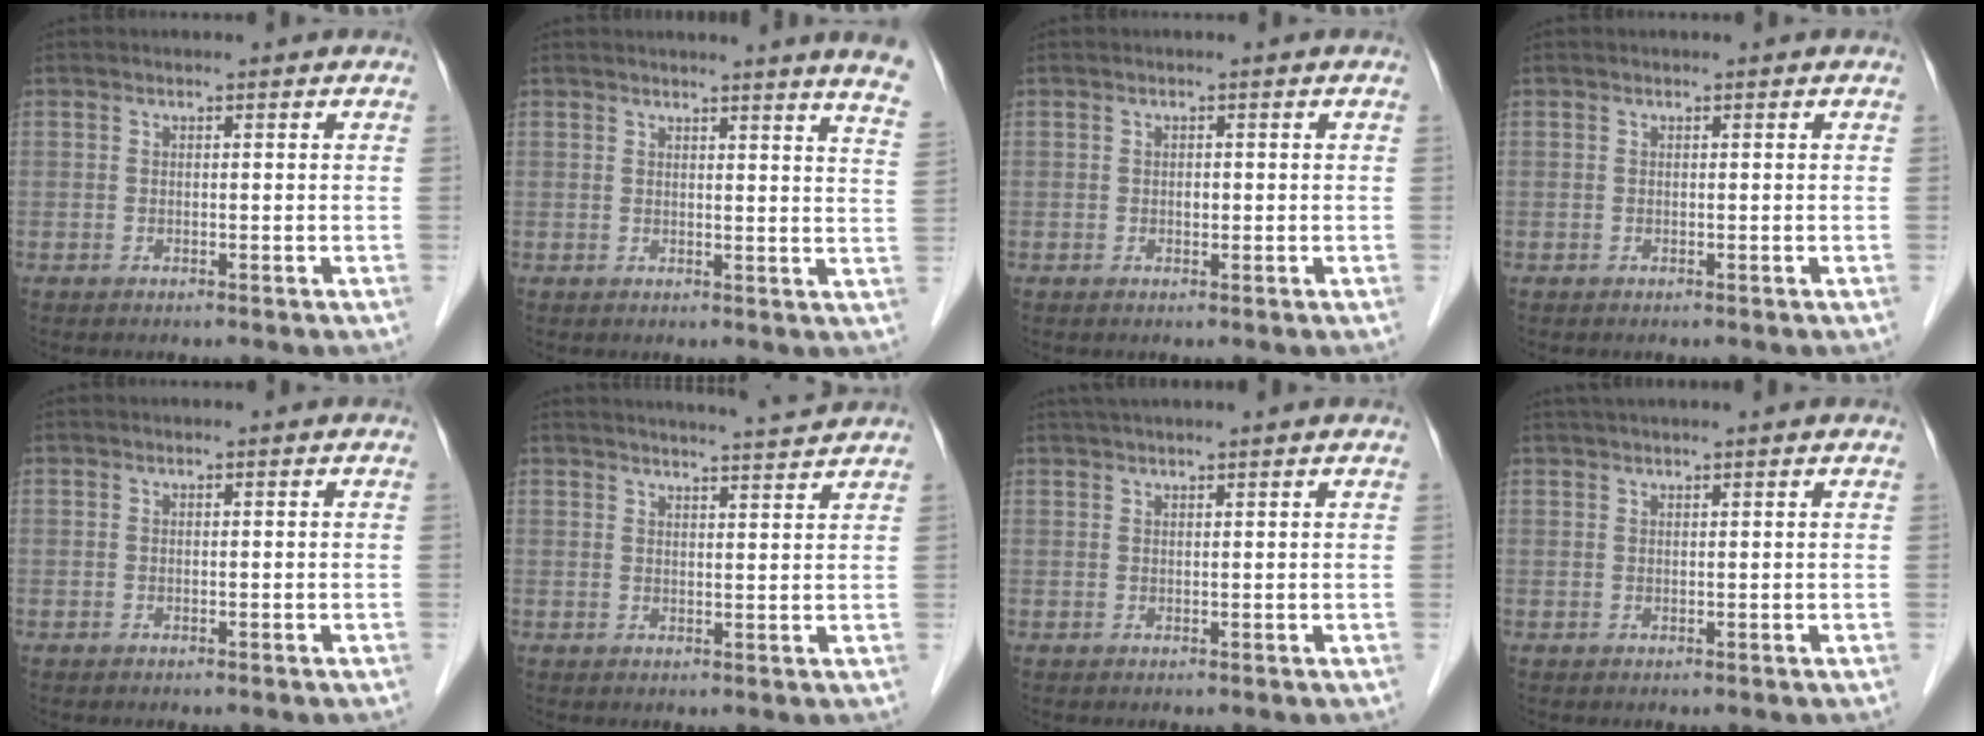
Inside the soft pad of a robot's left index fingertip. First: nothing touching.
{"total": 9.3, "force": [8.3, -1.2, 4.0], "torque": [-0.040, -0.055, 0.067]}
{"total": 0.7, "force": [-0.1, 0.5, 0.5], "torque": [-0.009, 0.001, -0.002]}
{"total": 0.0}
{"total": 0.0}
{"total": 7.3, "force": [7.0, -1.1, 1.9], "torque": [-0.033, 0.003, 0.088]}
{"total": 6.0, "force": [5.2, -0.4, 3.0], "torque": [-0.042, 0.041, 0.076]}
{"total": 4.7, "force": [4.0, -0.5, 2.3], "torque": [-0.026, 0.038, 0.061]}